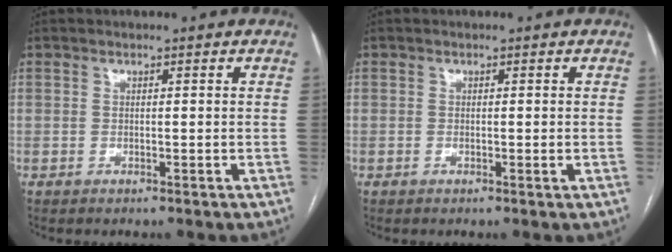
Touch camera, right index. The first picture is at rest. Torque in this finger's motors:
{"motor_torque": [-0.20, -0.01, 0.07, -0.01]}